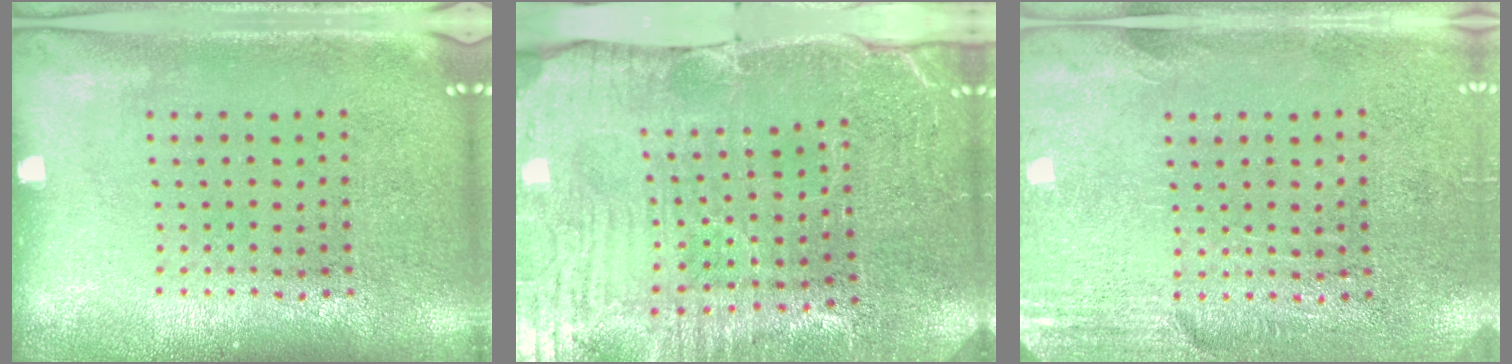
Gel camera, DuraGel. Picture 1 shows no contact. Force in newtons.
{"total": 4.0, "press": 4.0, "slide": 0.6}
{"total": 2.8, "press": 2.4, "slide": 1.4}